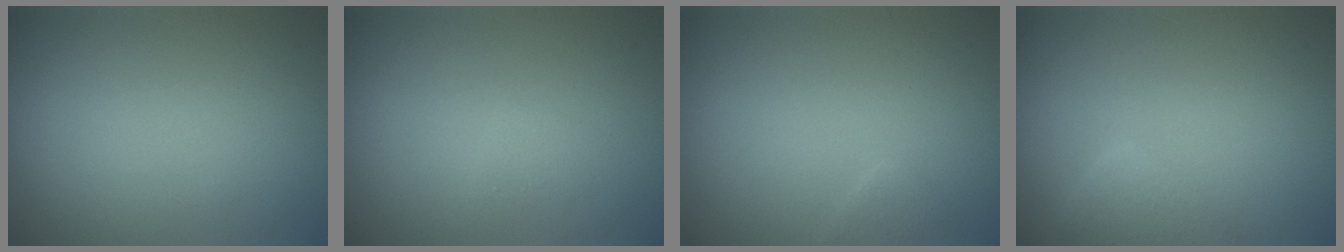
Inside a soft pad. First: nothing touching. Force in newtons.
{"total": 0.8, "press": 0.8, "slide": 0.0}
{"total": 0.8, "press": 0.8, "slide": 0.1}
{"total": 2.6, "press": 2.6, "slide": 0.2}